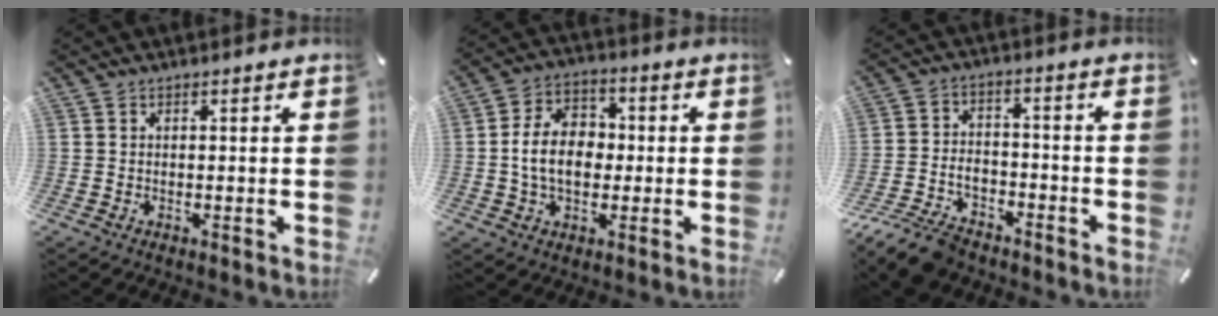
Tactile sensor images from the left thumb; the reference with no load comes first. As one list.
[{"total": 10.8, "force": [-0.8, 8.1, 7.1], "torque": [-0.135, 0.016, -0.014]}, {"total": 9.5, "force": [-7.3, 4.8, 3.7], "torque": [-0.072, 0.036, -0.139]}]